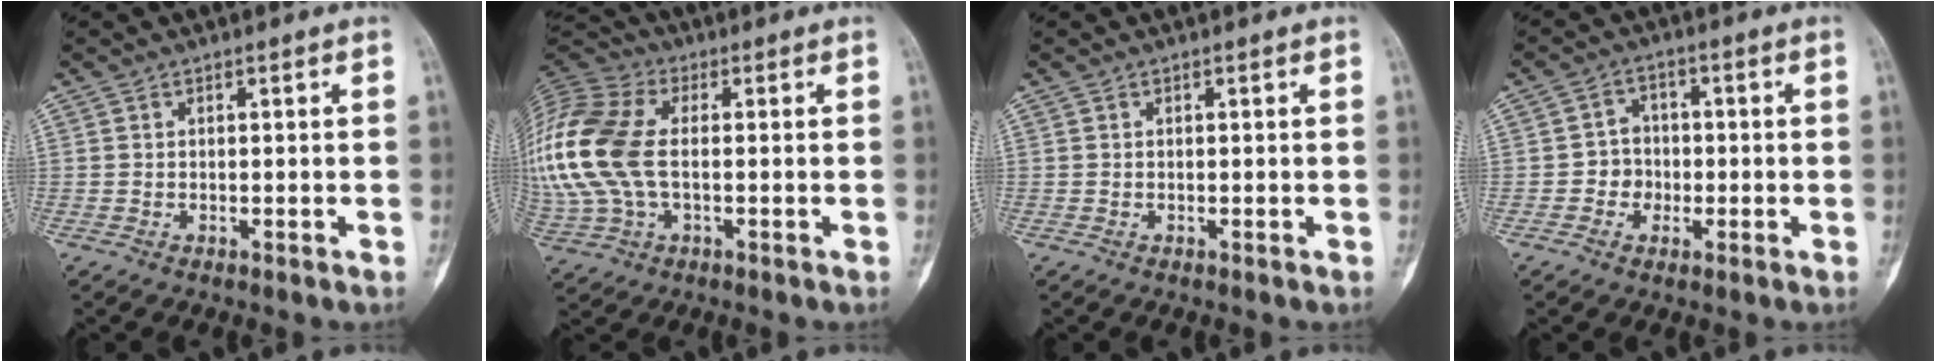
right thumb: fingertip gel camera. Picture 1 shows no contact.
{"total": 20.1, "force": [0.3, 12.1, 16.1], "torque": [-0.398, 0.012, 0.007]}
{"total": 0.0}
{"total": 4.6, "force": [-1.1, 4.2, 1.6], "torque": [0.003, 0.012, -0.026]}